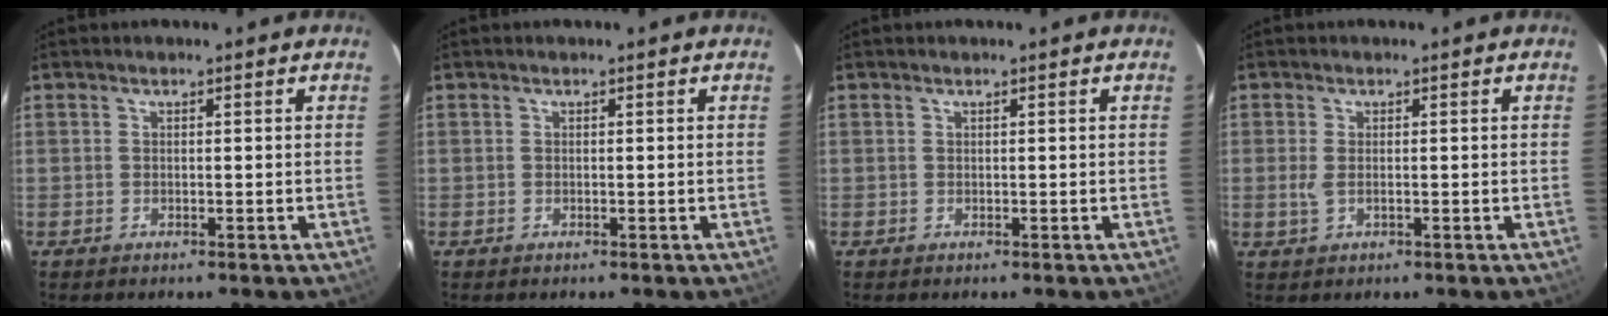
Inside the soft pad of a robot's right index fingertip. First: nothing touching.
{"total": 0.0}
{"total": 0.0}
{"total": 2.3, "force": [-0.2, 1.1, 2.0], "torque": [-0.042, -0.002, -0.002]}